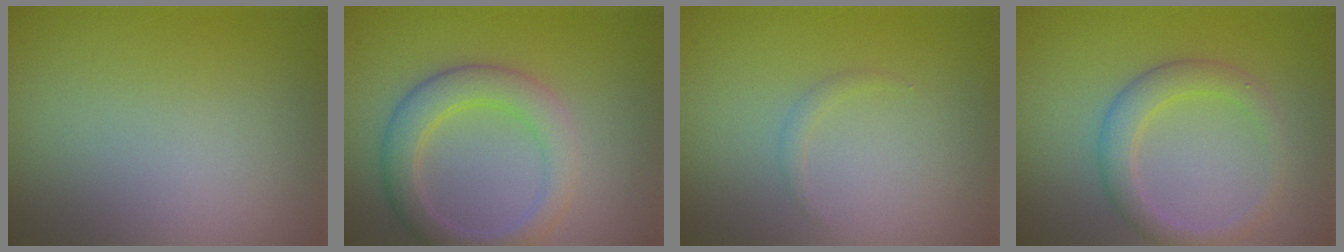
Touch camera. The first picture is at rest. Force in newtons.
{"total": 4.1, "press": 4.0, "slide": 0.4}
{"total": 0.7, "press": 0.7, "slide": 0.1}
{"total": 2.9, "press": 2.9, "slide": 0.2}